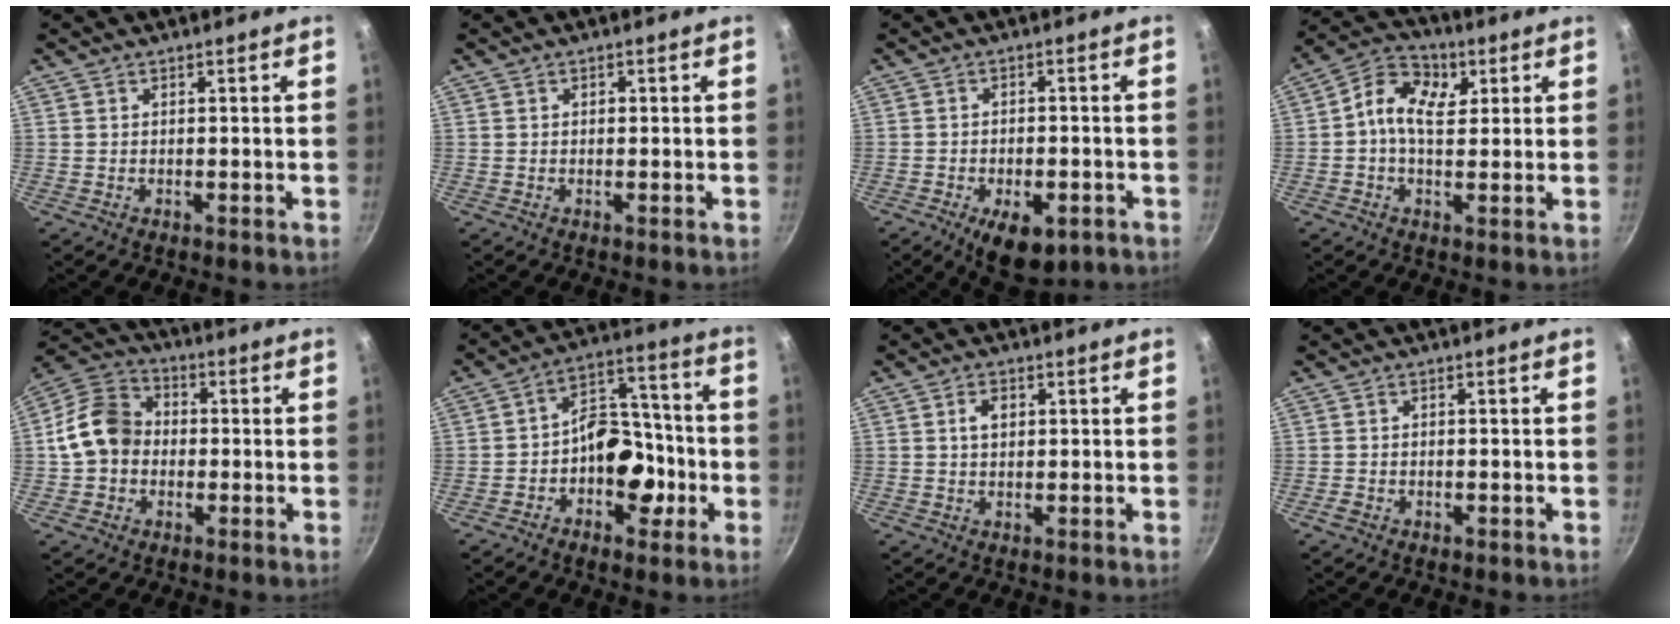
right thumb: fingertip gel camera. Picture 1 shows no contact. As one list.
[{"total": 0.6, "force": [0.1, 0.5, 0.2], "torque": [-0.001, 0.004, 0.002]}, {"total": 9.4, "force": [-4.3, 4.8, 6.9], "torque": [-0.082, 0.011, -0.053]}, {"total": 9.2, "force": [2.0, 6.3, 6.5], "torque": [-0.095, 0.008, 0.015]}, {"total": 11.3, "force": [-0.6, 9.3, 6.5], "torque": [-0.089, 0.028, -0.030]}, {"total": 12.8, "force": [-3.6, 8.7, 8.6], "torque": [-0.071, 0.062, -0.064]}, {"total": 2.9, "force": [0.7, 2.0, 2.0], "torque": [-0.024, 0.002, 0.012]}, {"total": 1.3, "force": [-0.7, 0.8, 0.7], "torque": [-0.018, 0.007, -0.014]}]